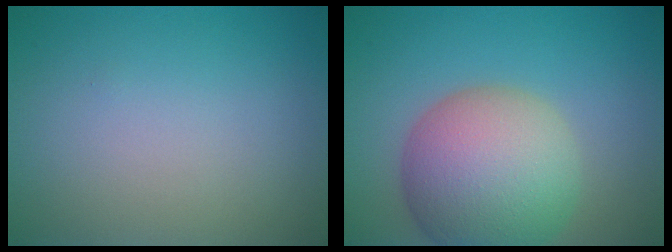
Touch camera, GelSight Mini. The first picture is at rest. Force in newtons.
{"total": 10.1, "press": 10.0, "slide": 0.7}